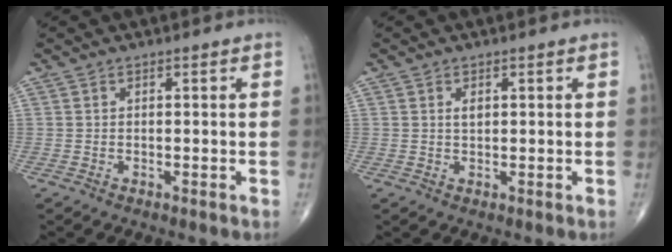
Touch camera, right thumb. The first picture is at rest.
{"total": 1.4, "force": [0.5, 0.8, 1.1], "torque": [-0.015, -0.002, 0.009]}